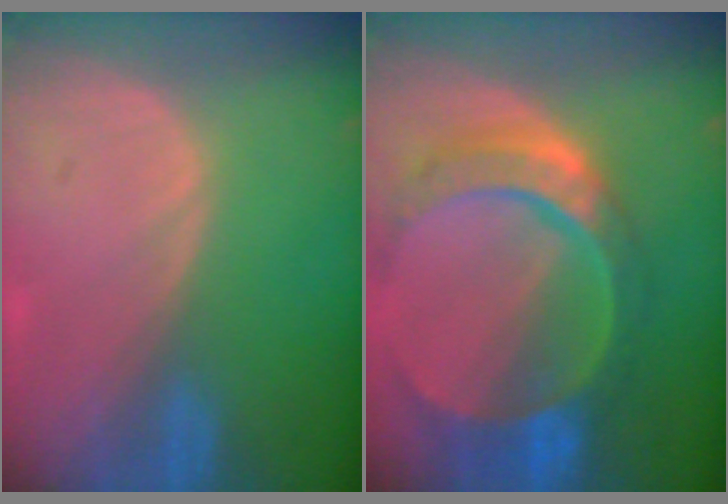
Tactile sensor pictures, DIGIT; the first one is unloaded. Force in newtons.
{"total": 11.0, "press": 9.3, "slide": 5.8}